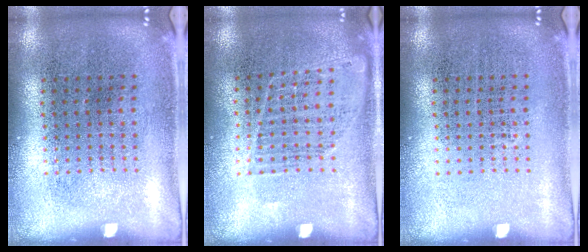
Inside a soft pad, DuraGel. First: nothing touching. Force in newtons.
{"total": 0.9, "press": 0.9, "slide": 0.3}
{"total": 0.0}